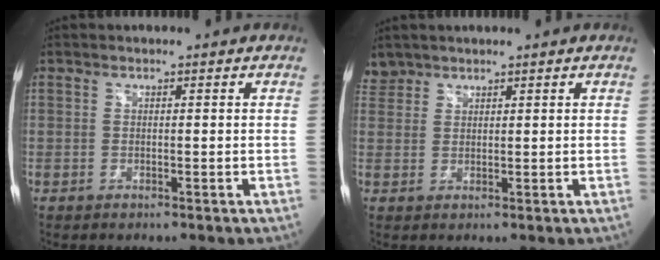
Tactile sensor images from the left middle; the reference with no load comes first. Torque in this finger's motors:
{"motor_torque": [0.02, -0.05, 0.02, 0.00]}